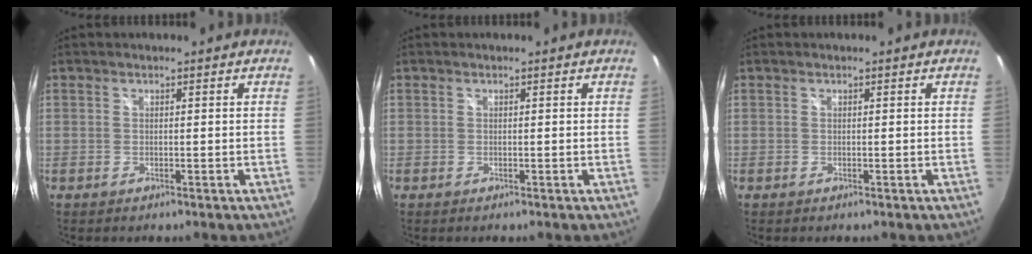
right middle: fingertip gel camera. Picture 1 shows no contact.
{"total": 0.0}
{"total": 0.0}